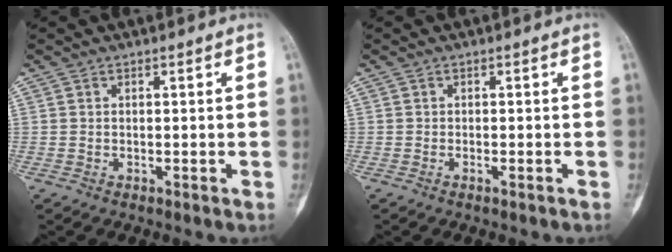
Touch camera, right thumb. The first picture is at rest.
{"total": 0.6, "force": [-0.4, 0.1, 0.5], "torque": [-0.012, 0.003, -0.007]}